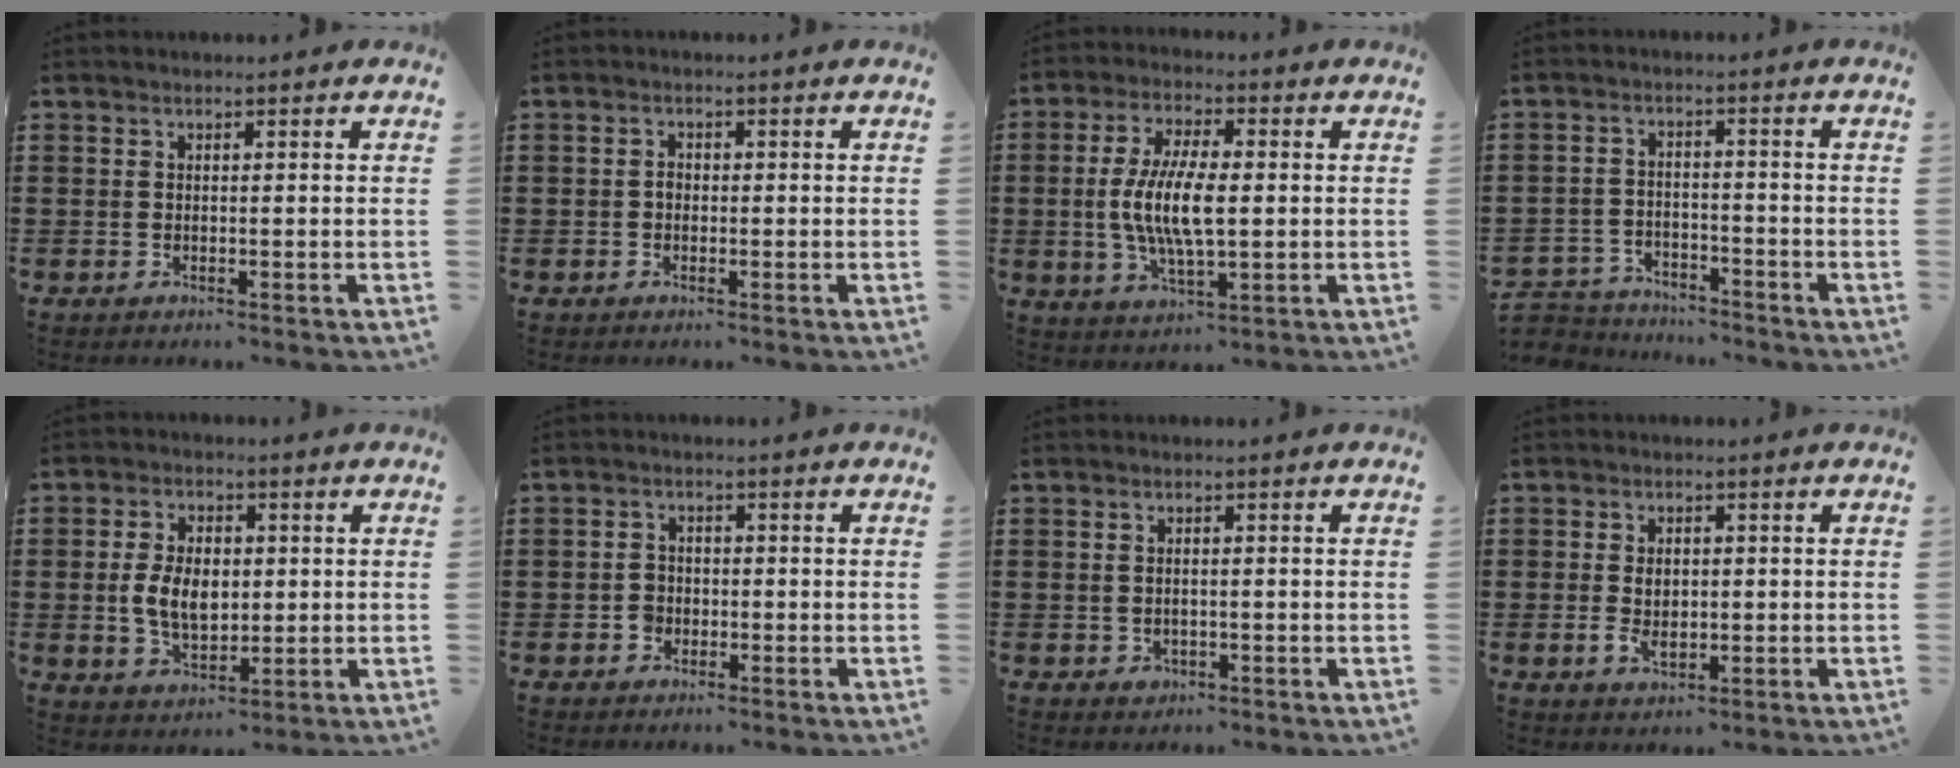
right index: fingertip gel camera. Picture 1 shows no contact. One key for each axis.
{"total": 1.2, "fx": -0.2, "fy": 0.8, "fz": 0.8, "tx": -0.017, "ty": 0.001, "tz": -0.004}
{"total": 9.4, "fx": -0.3, "fy": 3.5, "fz": 8.7, "tx": -0.189, "ty": -0.004, "tz": -0.013}
{"total": 4.1, "fx": -4.0, "fy": 0.8, "fz": -0.3, "tx": -0.011, "ty": 0.000, "tz": -0.089}
{"total": 6.7, "fx": 0.0, "fy": 4.2, "fz": 5.3, "tx": -0.110, "ty": 0.006, "tz": -0.006}
{"total": 2.2, "fx": -0.8, "fy": 1.9, "fz": 0.8, "tx": -0.019, "ty": 0.004, "tz": -0.018}
{"total": 1.3, "fx": -0.1, "fy": 0.9, "fz": 1.0, "tx": -0.022, "ty": 0.005, "tz": -0.003}
{"total": 3.2, "fx": -0.2, "fy": 2.2, "fz": 2.4, "tx": -0.040, "ty": 0.005, "tz": -0.006}